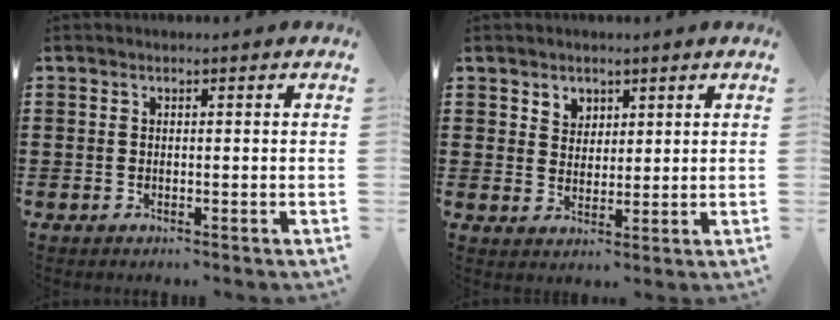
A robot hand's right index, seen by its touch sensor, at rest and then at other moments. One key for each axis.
{"total": 3.2, "fx": 2.2, "fy": 2.3, "fz": 0.1, "tx": -0.013, "ty": 0.007, "tz": 0.042}